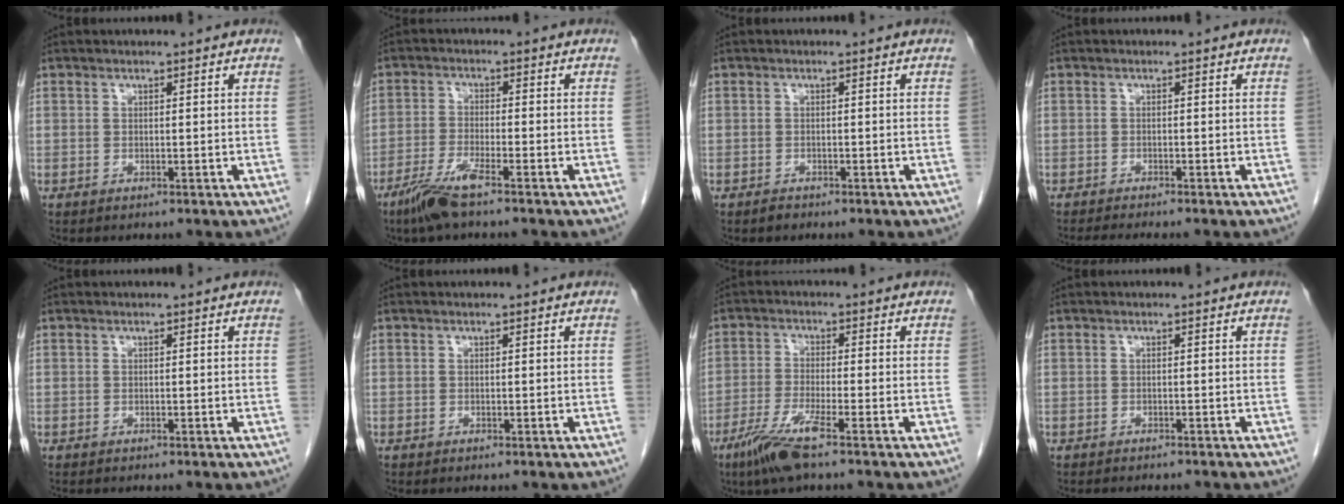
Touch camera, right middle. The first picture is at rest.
{"total": 5.7, "force": [-4.0, 0.2, 4.0], "torque": [-0.087, -0.013, -0.083]}
{"total": 0.8, "force": [-0.7, 0.4, 0.1], "torque": [-0.004, 0.000, -0.013]}
{"total": 4.1, "force": [-3.7, 0.0, 1.9], "torque": [-0.025, -0.011, -0.057]}
{"total": 0.5, "force": [-0.5, 0.0, 0.1], "torque": [-0.006, -0.001, -0.009]}
{"total": 0.0}
{"total": 6.7, "force": [-4.3, -0.2, 5.1], "torque": [-0.106, -0.018, -0.088]}
{"total": 4.2, "force": [-3.7, 1.4, 1.4], "torque": [-0.018, -0.004, -0.045]}